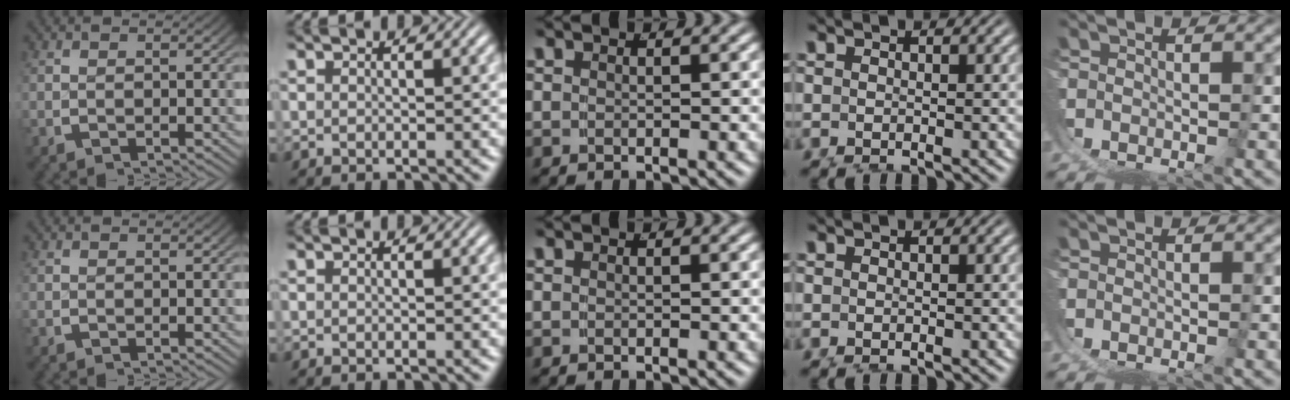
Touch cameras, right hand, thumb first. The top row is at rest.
{}